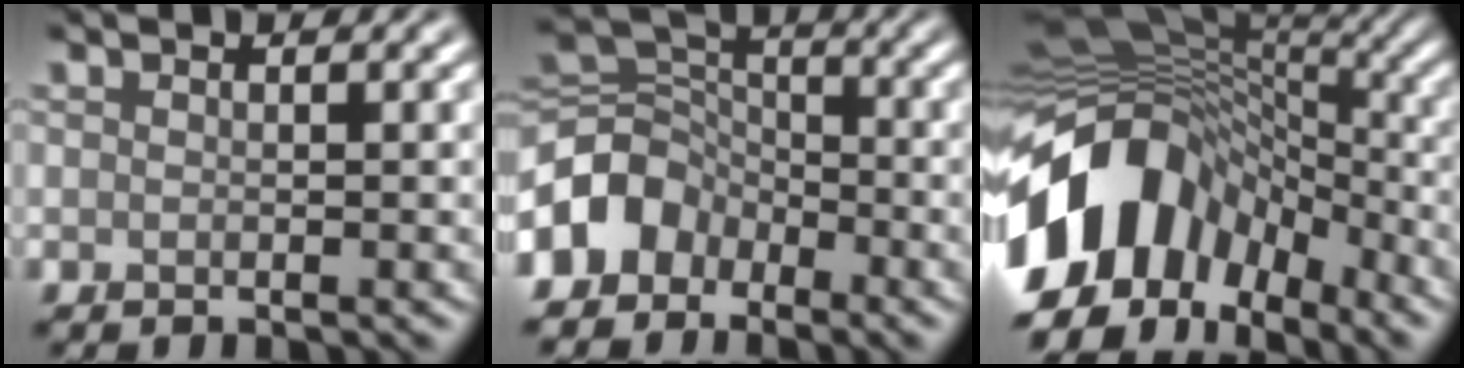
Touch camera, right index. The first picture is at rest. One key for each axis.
{"total": 5.6, "fx": -3.1, "fy": 4.1, "fz": 2.1, "tx": -0.036, "ty": 0.008, "tz": -0.074}
{"total": 13.1, "fx": -5.1, "fy": 9.1, "fz": 8.0, "tx": -0.160, "ty": 0.015, "tz": -0.105}